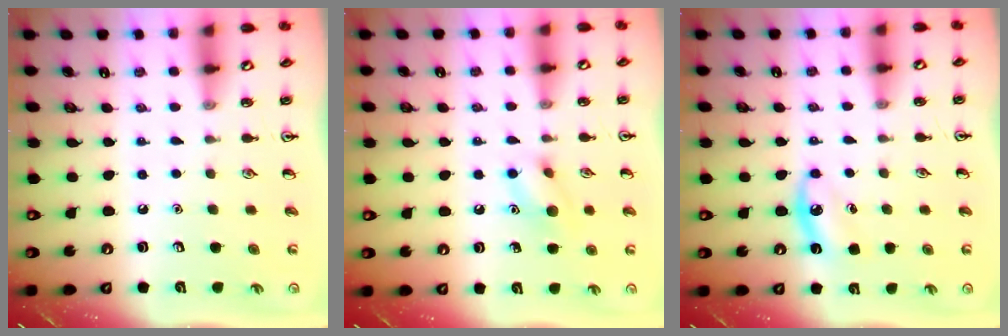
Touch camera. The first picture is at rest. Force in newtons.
{"total": 8.3, "press": 8.2, "slide": 1.4}
{"total": 6.0, "press": 5.6, "slide": 2.0}